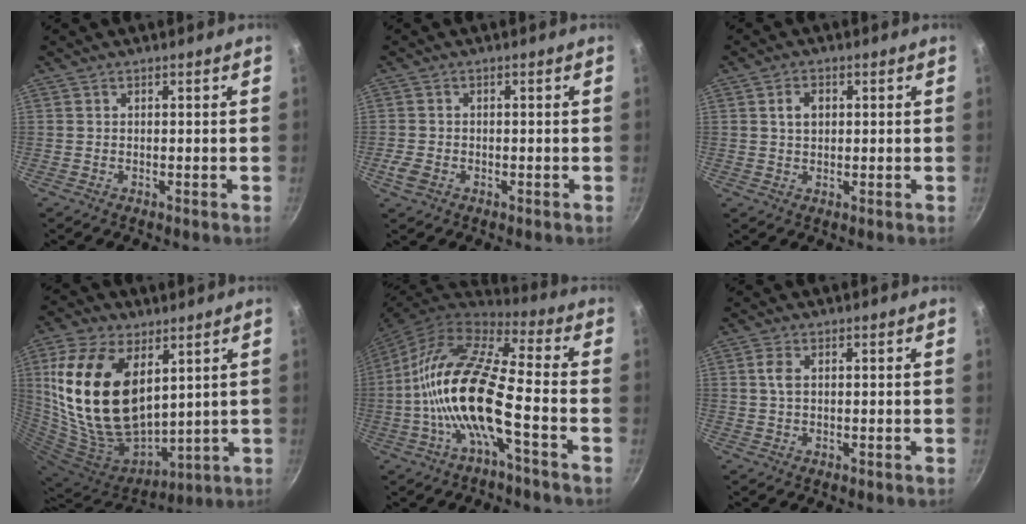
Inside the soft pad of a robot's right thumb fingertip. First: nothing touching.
{"total": 3.1, "force": [-1.2, 2.2, 1.7], "torque": [-0.034, 0.004, -0.022]}
{"total": 3.4, "force": [0.8, 2.4, 2.3], "torque": [-0.028, 0.004, 0.013]}
{"total": 24.7, "force": [6.7, 14.7, 18.7], "torque": [-0.345, -0.032, 0.141]}
{"total": 17.7, "force": [-4.4, 5.2, 16.3], "torque": [-0.314, 0.040, -0.101]}
{"total": 2.6, "force": [0.6, 1.4, 2.2], "torque": [-0.046, 0.004, 0.012]}